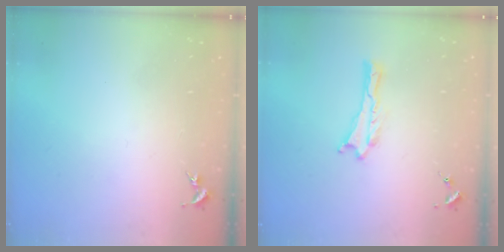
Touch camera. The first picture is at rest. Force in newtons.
{"total": 0.0}